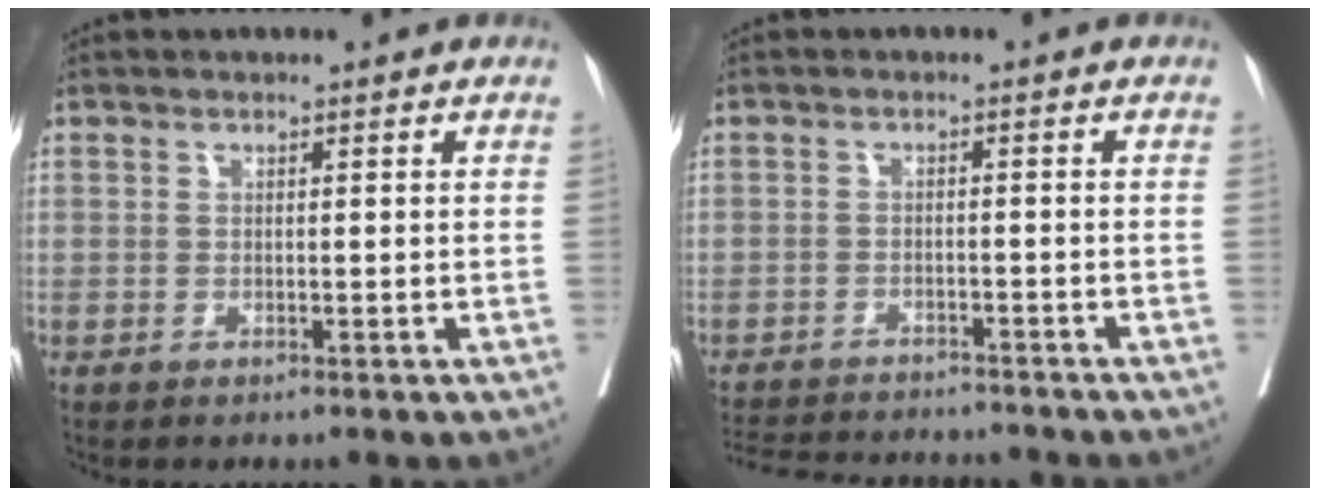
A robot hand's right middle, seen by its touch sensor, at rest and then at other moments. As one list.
[{"total": 11.9, "force": [-11.2, 2.0, 3.4], "torque": [-0.064, 0.000, -0.154]}]